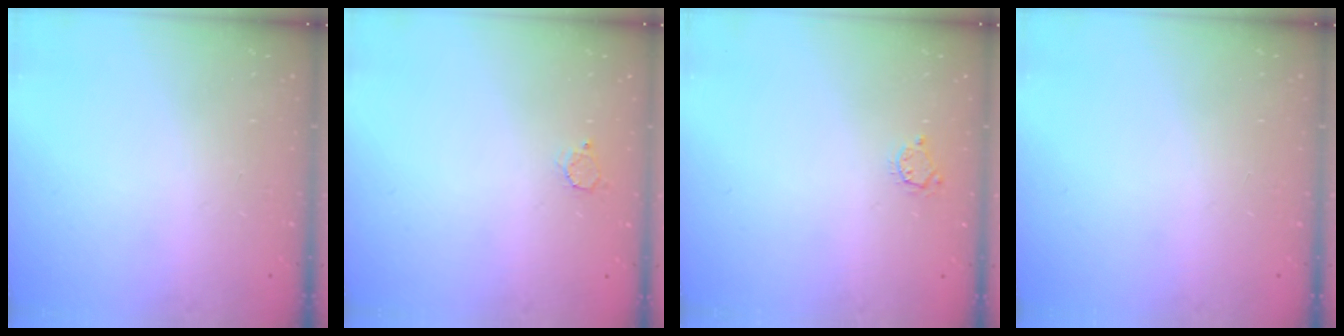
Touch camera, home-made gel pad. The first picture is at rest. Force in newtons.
{"total": 2.1, "press": 2.1, "slide": 0.2}
{"total": 3.3, "press": 3.3, "slide": 0.4}
{"total": 0.0}